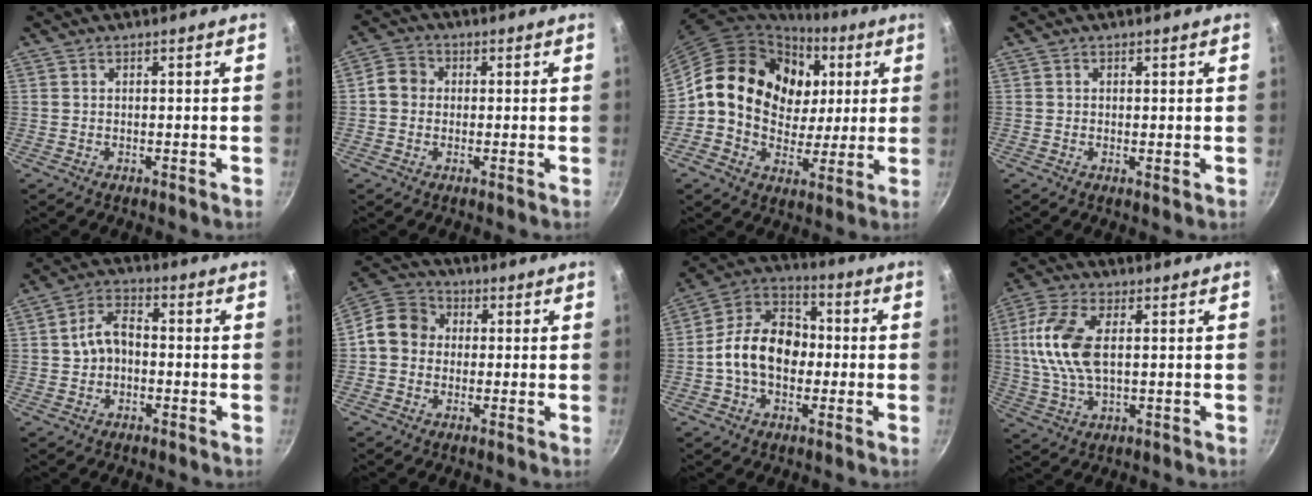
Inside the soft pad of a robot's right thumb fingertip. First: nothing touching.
{"total": 4.4, "force": [0.0, 3.9, 1.9], "torque": [-0.019, 0.009, -0.015]}
{"total": 20.4, "force": [5.5, 16.3, 10.9], "torque": [-0.159, 0.002, 0.090]}
{"total": 0.7, "force": [0.2, 0.4, 0.6], "torque": [-0.010, -0.006, 0.000]}
{"total": 6.6, "force": [-0.5, 4.8, 4.6], "torque": [-0.064, 0.028, -0.015]}
{"total": 8.7, "force": [0.0, 7.7, 4.2], "torque": [-0.049, 0.022, -0.025]}
{"total": 14.6, "force": [-1.2, 10.6, 10.0], "torque": [-0.131, 0.040, -0.041]}
{"total": 12.2, "force": [1.7, 6.1, 10.4], "torque": [-0.214, 0.008, 0.027]}